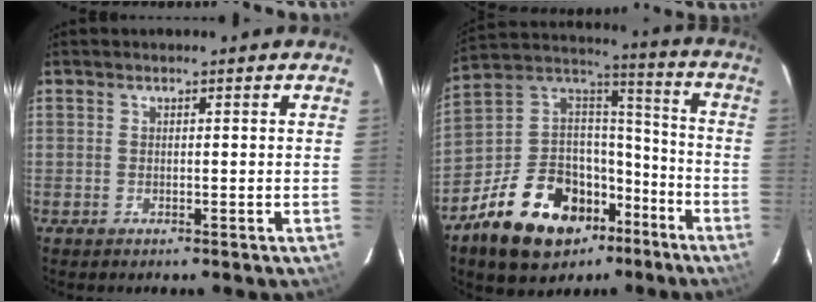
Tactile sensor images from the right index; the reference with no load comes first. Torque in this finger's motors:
{"motor_torque": [1.31, -0.83, 0.90, 0.09]}